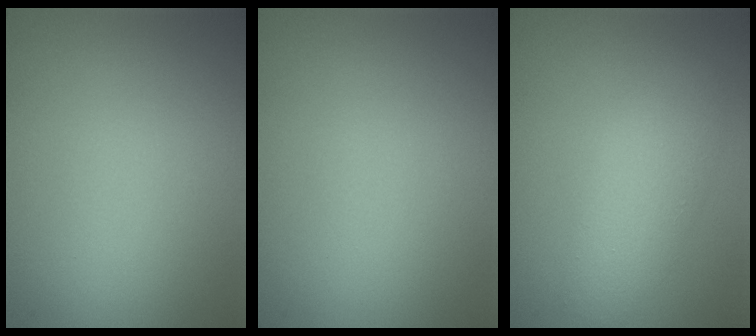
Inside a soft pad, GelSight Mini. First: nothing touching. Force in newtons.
{"total": 0.0}
{"total": 3.4, "press": 3.4, "slide": 0.1}